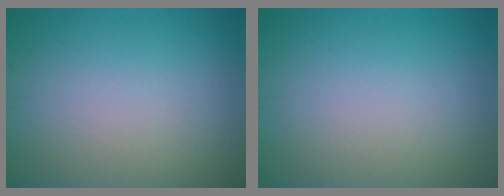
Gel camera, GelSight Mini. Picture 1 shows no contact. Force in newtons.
{"total": 0.0}